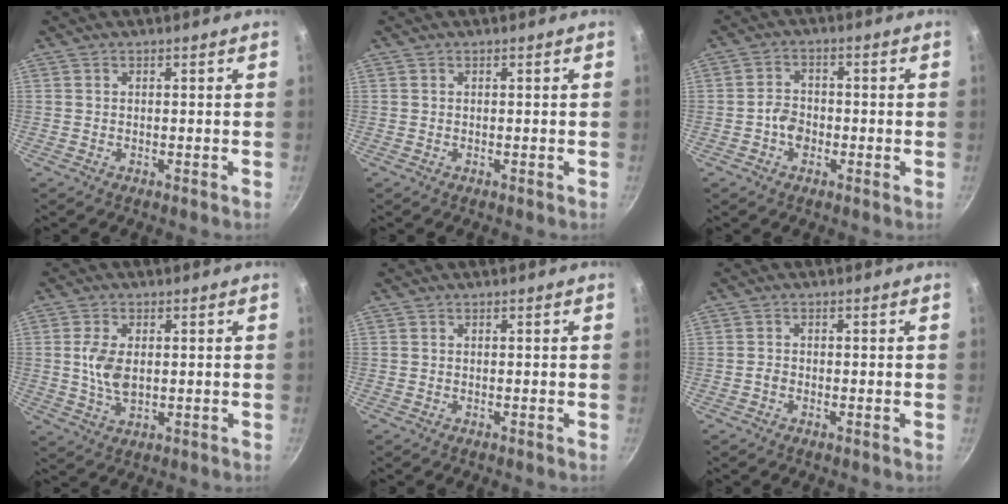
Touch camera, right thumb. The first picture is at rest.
{"total": 0.0}
{"total": 3.9, "force": [-1.3, 2.9, 2.2], "torque": [-0.022, 0.016, -0.028]}
{"total": 5.4, "force": [0.5, 3.2, 4.3], "torque": [-0.086, -0.004, 0.012]}
{"total": 0.0}
{"total": 0.9, "force": [-0.5, 0.6, 0.5], "torque": [-0.015, 0.005, -0.012]}